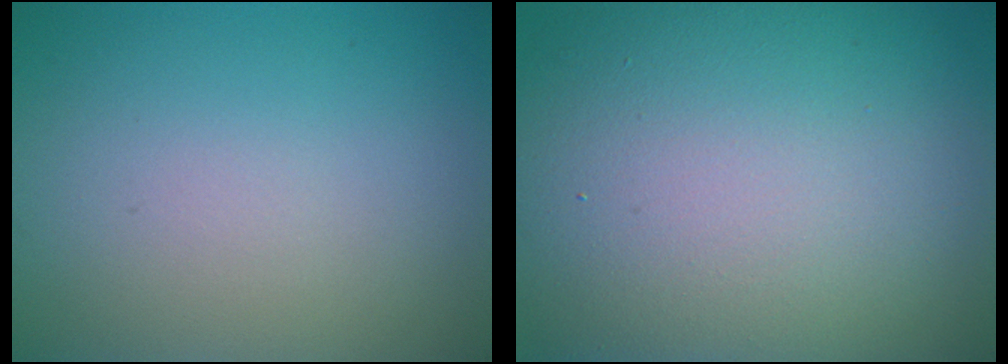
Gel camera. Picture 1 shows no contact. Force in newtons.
{"total": 17.6, "press": 17.5, "slide": 1.0}